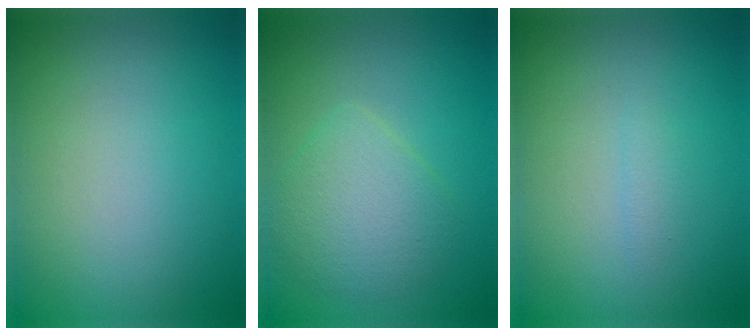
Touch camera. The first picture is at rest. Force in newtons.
{"total": 3.7, "press": 3.7, "slide": 0.0}
{"total": 0.7, "press": 0.7, "slide": 0.0}